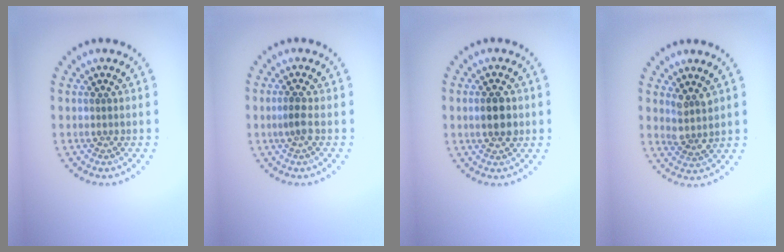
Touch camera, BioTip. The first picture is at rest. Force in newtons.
{"total": 1.1, "press": 1.0, "slide": 0.5}
{"total": 2.9, "press": 2.9, "slide": 0.2}
{"total": 2.1, "press": 1.7, "slide": 1.3}